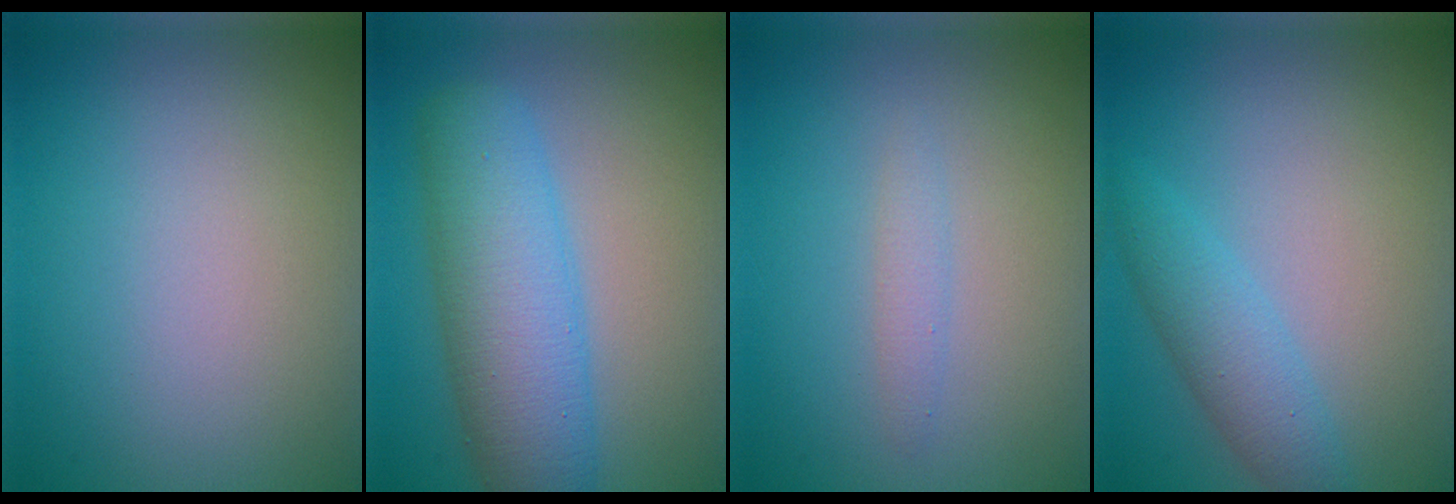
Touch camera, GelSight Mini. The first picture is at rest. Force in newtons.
{"total": 7.6, "press": 7.6, "slide": 0.2}
{"total": 1.2, "press": 1.2, "slide": 0.1}
{"total": 3.1, "press": 3.1, "slide": 0.2}